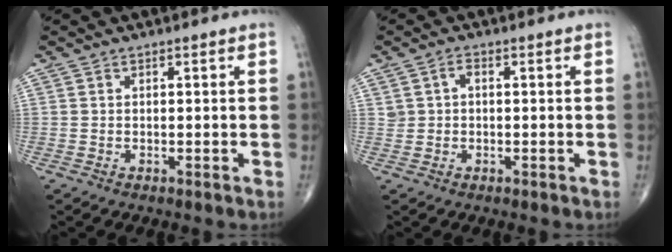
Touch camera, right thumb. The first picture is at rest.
{"total": 2.1, "force": [0.4, 1.5, 1.4], "torque": [-0.022, 0.009, 0.009]}